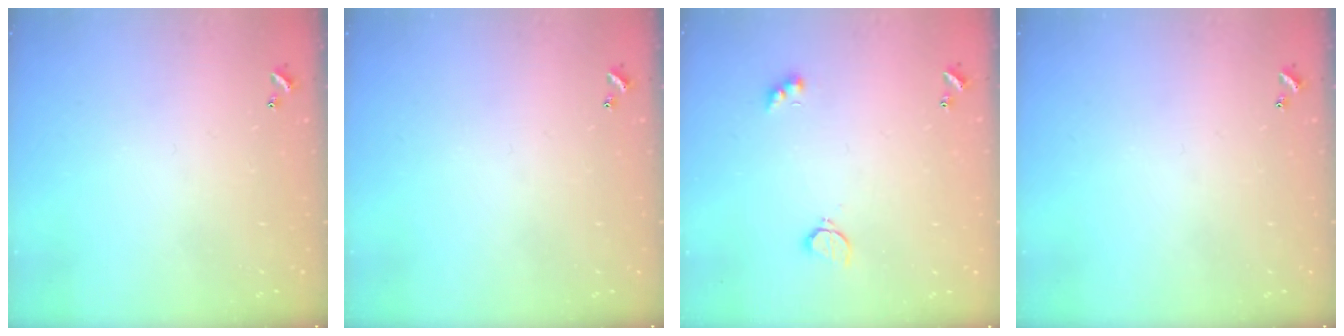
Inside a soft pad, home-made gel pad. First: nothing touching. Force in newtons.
{"total": 0.0}
{"total": 3.1, "press": 3.0, "slide": 0.6}
{"total": 0.0}